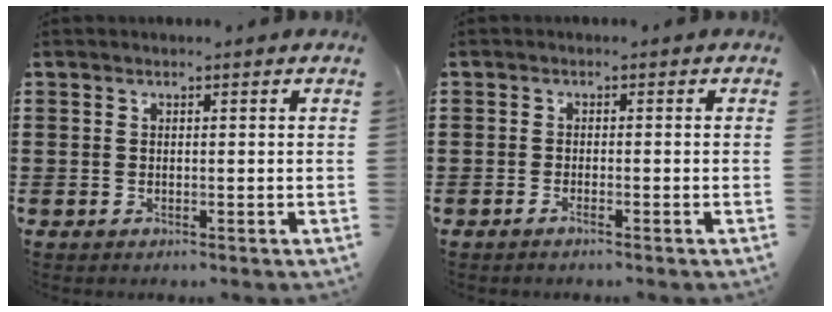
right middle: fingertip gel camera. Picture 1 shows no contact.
{"total": 1.0, "force": [-0.7, 0.0, 0.7], "torque": [-0.012, -0.003, -0.013]}